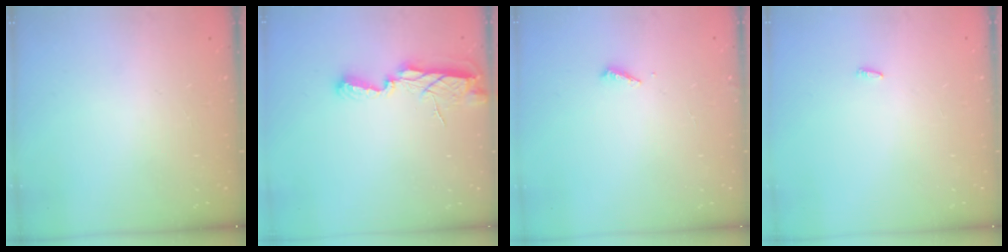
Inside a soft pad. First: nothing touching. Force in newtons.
{"total": 7.3, "press": 7.3, "slide": 0.5}
{"total": 2.0, "press": 2.0, "slide": 0.2}
{"total": 1.8, "press": 1.7, "slide": 0.6}